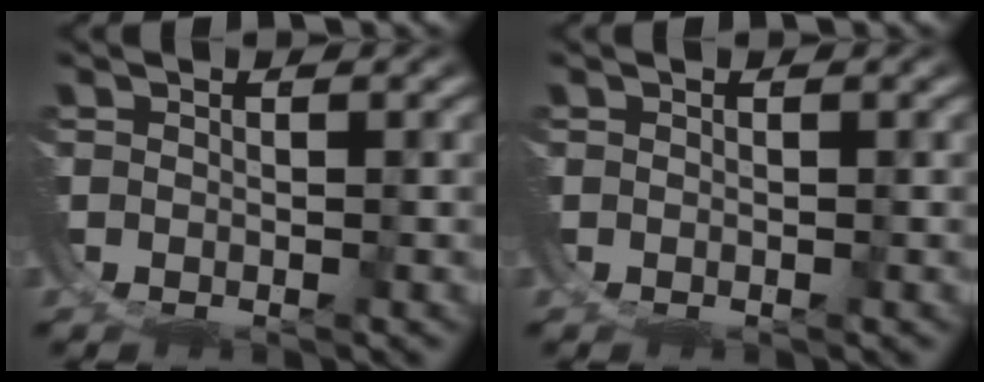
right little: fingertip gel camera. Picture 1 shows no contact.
{"total": 0.0}